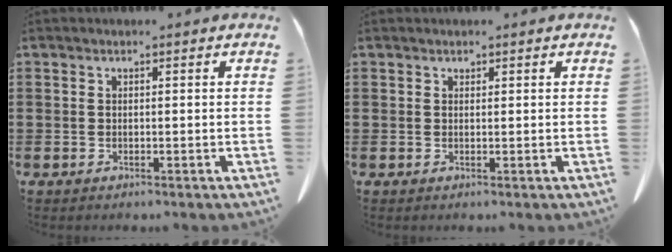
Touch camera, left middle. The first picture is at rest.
{"total": 0.6, "force": [0.6, 0.2, 0.1], "torque": [-0.004, -0.001, 0.012]}